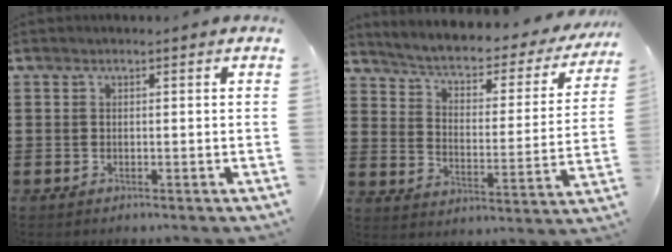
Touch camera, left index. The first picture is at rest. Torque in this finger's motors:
{"motor_torque": [1.15, -0.99, 0.64, 0.06]}